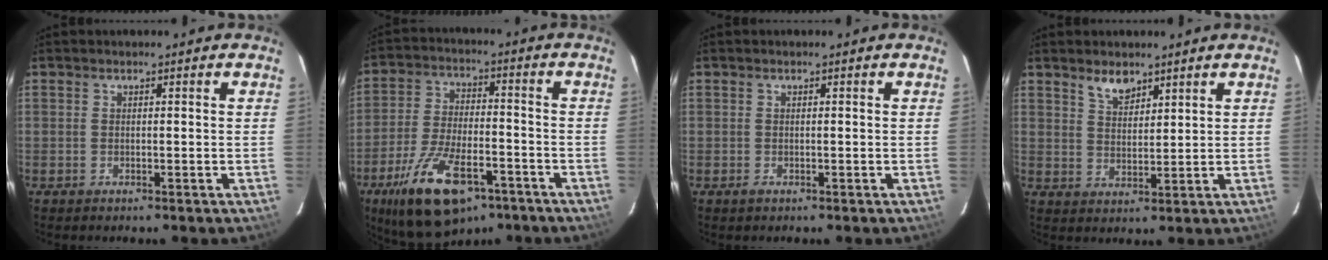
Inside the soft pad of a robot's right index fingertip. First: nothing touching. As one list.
[{"total": 17.7, "force": [-10.5, 7.4, 12.1], "torque": [-0.242, -0.029, -0.178]}, {"total": 0.5, "force": [-0.2, 0.4, 0.2], "torque": [-0.005, -0.002, -0.004]}, {"total": 4.4, "force": [3.4, 1.9, 2.1], "torque": [-0.034, 0.003, 0.064]}]